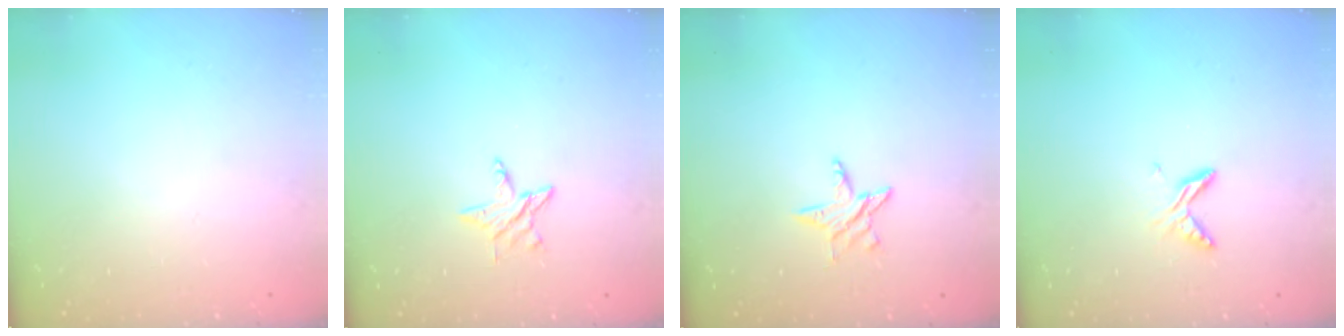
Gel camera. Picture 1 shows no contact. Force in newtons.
{"total": 4.2, "press": 4.2, "slide": 0.4}
{"total": 5.3, "press": 5.3, "slide": 0.6}
{"total": 6.6, "press": 6.5, "slide": 0.9}